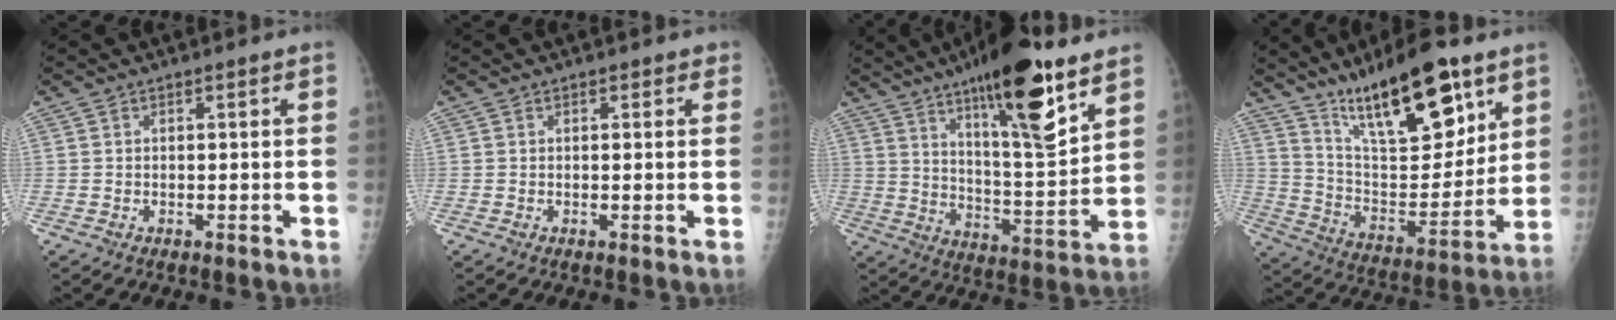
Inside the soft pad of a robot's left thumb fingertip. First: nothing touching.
{"total": 1.1, "force": [0.7, 0.8, 0.3], "torque": [0.010, -0.002, 0.004]}
{"total": 19.8, "force": [12.0, 4.5, 15.1], "torque": [-0.213, -0.068, 0.196]}
{"total": 21.9, "force": [13.8, 7.4, 15.3], "torque": [-0.207, -0.068, 0.243]}